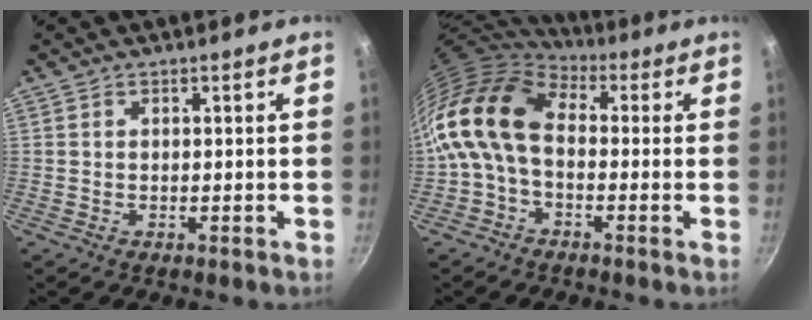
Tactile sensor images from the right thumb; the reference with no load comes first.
{"total": 13.2, "force": [-0.1, 8.6, 10.0], "torque": [-0.179, 0.025, -0.021]}